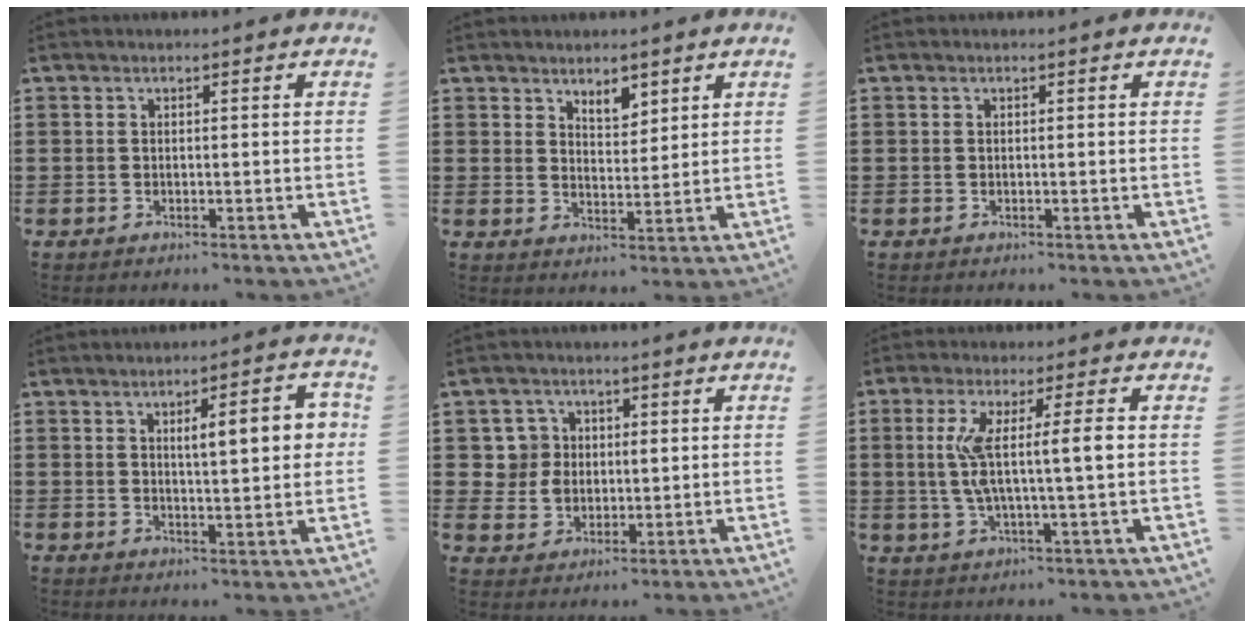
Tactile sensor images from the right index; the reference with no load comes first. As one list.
[{"total": 3.6, "force": [3.0, 1.6, 1.1], "torque": [-0.022, -0.001, 0.055]}, {"total": 0.0}, {"total": 6.9, "force": [1.7, 1.8, 6.4], "torque": [-0.101, -0.003, 0.020]}, {"total": 5.3, "force": [1.2, 4.9, 1.4], "torque": [-0.051, 0.017, 0.022]}, {"total": 8.4, "force": [1.0, 0.6, 8.3], "torque": [-0.161, -0.003, 0.007]}]